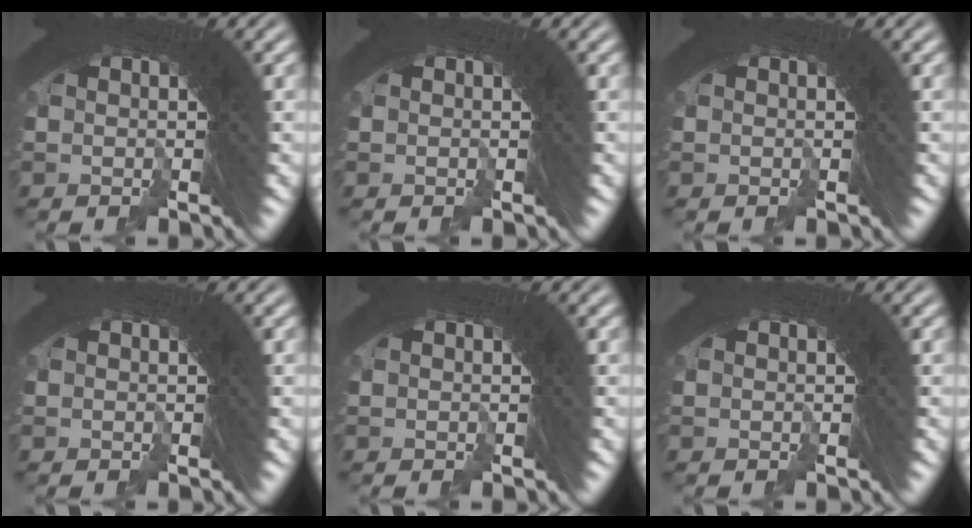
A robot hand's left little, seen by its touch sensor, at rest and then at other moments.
{"total": 0.0}
{"total": 0.0}
{"total": 0.0}
{"total": 0.0}
{"total": 0.0}